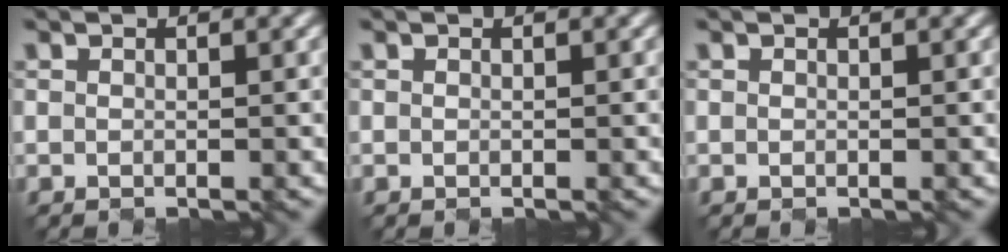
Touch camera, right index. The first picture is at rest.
{"total": 0.0}
{"total": 0.0}